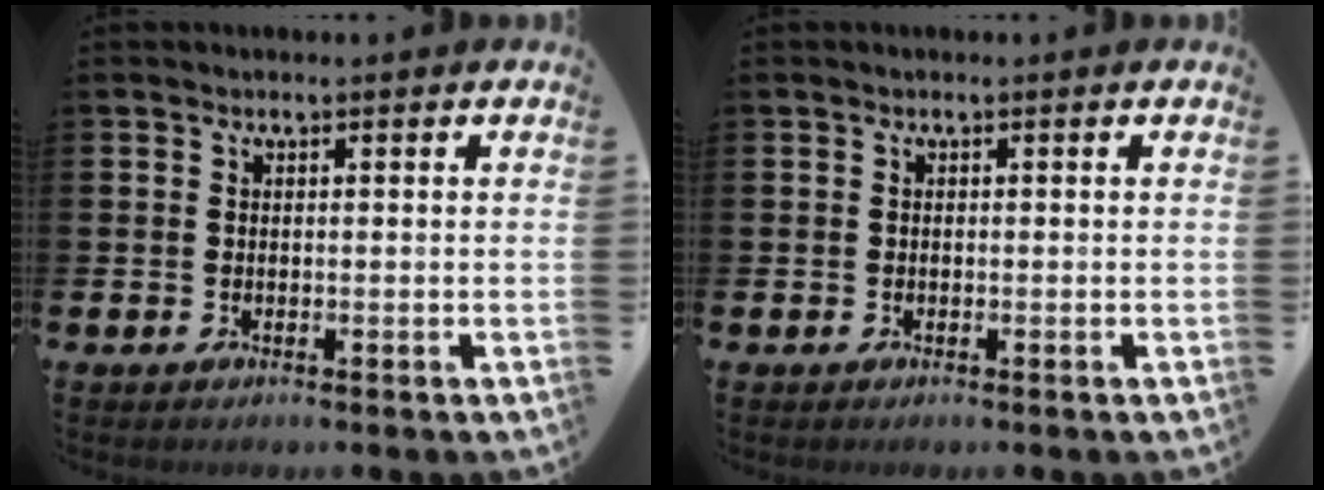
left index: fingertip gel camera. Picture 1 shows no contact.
{"total": 0.0}